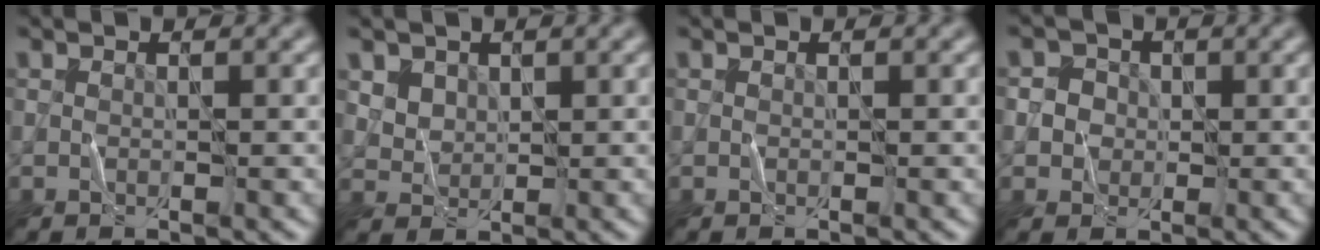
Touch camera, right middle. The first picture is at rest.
{"total": 3.9, "force": [2.3, 2.7, 1.6], "torque": [-0.057, 0.000, 0.059]}
{"total": 0.0}
{"total": 3.4, "force": [0.7, 3.1, 1.1], "torque": [-0.003, 0.011, 0.003]}